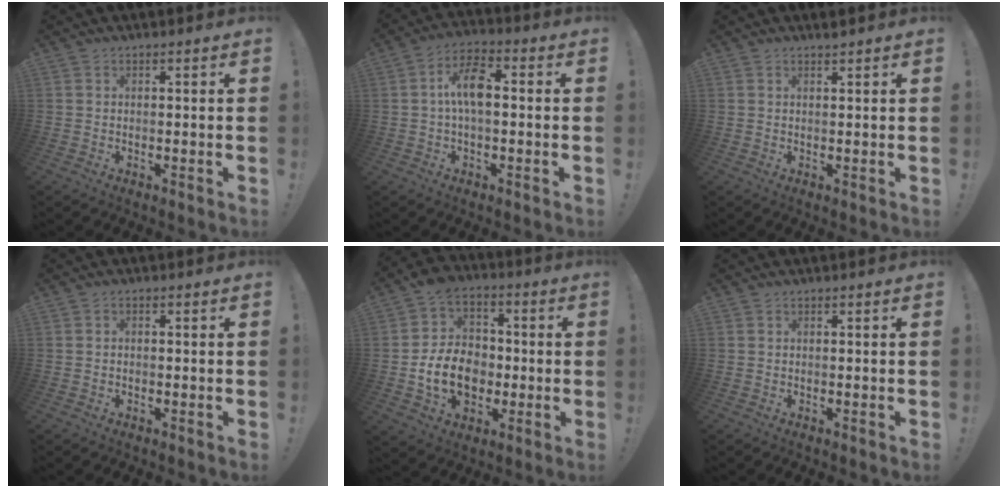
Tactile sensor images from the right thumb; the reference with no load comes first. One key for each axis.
{"total": 9.4, "fx": 0.6, "fy": 4.5, "fz": 8.2, "tx": -0.138, "ty": 0.010, "tz": 0.010}
{"total": 1.4, "fx": 1.3, "fy": -0.4, "fz": 0.2, "tx": 0.010, "ty": -0.009, "tz": 0.020}
{"total": 0.8, "fx": -0.5, "fy": 0.5, "fz": 0.4, "tx": -0.008, "ty": 0.002, "tz": -0.009}
{"total": 16.2, "fx": -2.7, "fy": 12.4, "fz": 10.1, "tx": -0.184, "ty": 0.028, "tz": -0.039}
{"total": 0.0}